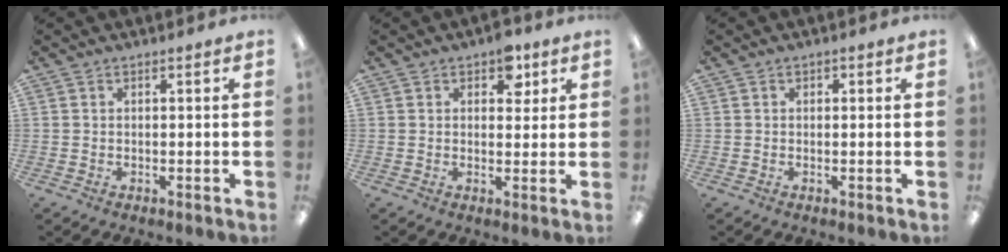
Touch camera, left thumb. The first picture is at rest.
{"total": 5.4, "force": [2.9, 3.3, 3.0], "torque": [-0.026, -0.004, 0.047]}
{"total": 0.6, "force": [-0.1, 0.5, 0.3], "torque": [-0.004, 0.003, -0.004]}